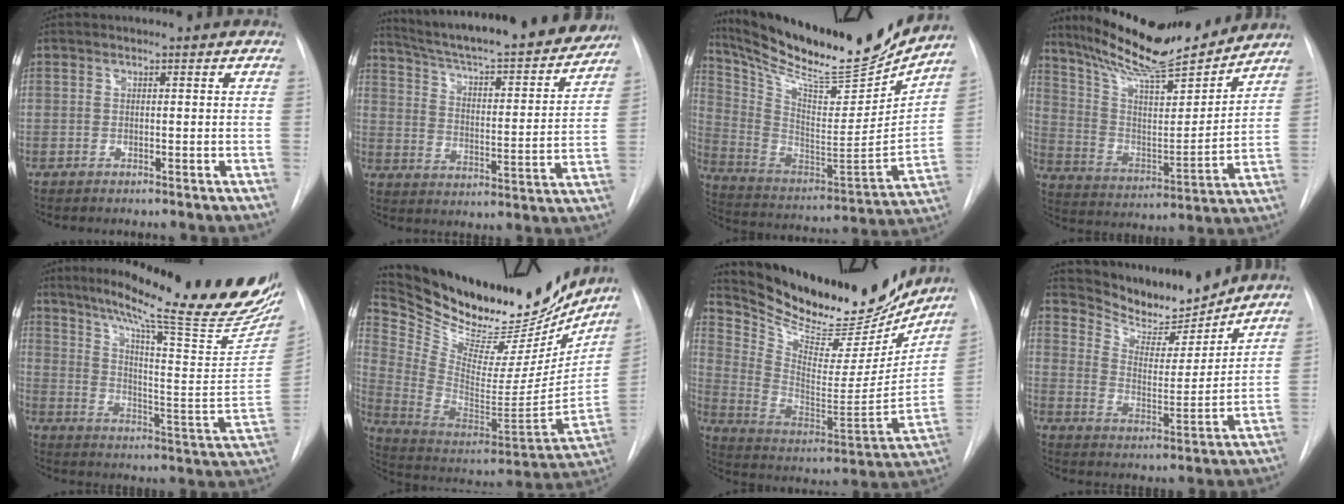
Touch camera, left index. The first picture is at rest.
{"total": 26.0, "force": [23.2, 3.7, 11.2], "torque": [-0.181, -0.038, 0.313]}
{"total": 25.0, "force": [22.2, 2.5, 11.1], "torque": [-0.206, -0.060, 0.351]}
{"total": 19.7, "force": [17.6, 2.3, 8.5], "torque": [-0.150, -0.018, 0.287]}
{"total": 27.3, "force": [21.6, 1.7, 16.7], "torque": [-0.246, -0.075, 0.282]}
{"total": 31.1, "force": [26.7, 9.2, 12.9], "torque": [-0.226, -0.058, 0.391]}
{"total": 25.2, "force": [22.3, 6.9, 9.5], "torque": [-0.167, -0.049, 0.334]}
{"total": 10.8, "force": [10.4, 2.0, 2.2], "torque": [-0.042, -0.018, 0.178]}